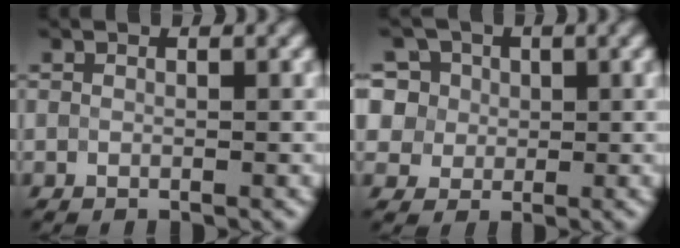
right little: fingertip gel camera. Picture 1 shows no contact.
{"total": 9.5, "force": [4.6, 7.3, 4.0], "torque": [-0.089, 0.030, 0.057]}